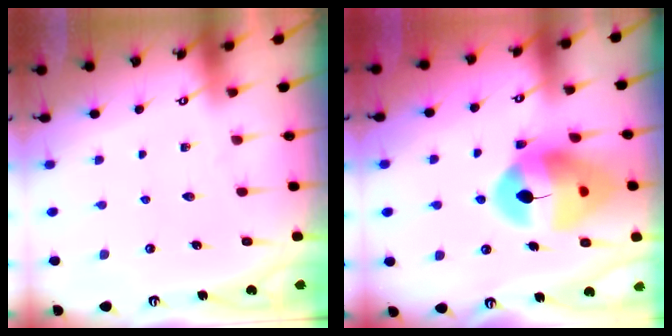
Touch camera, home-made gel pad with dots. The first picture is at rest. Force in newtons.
{"total": 14.8, "press": 14.7, "slide": 1.7}